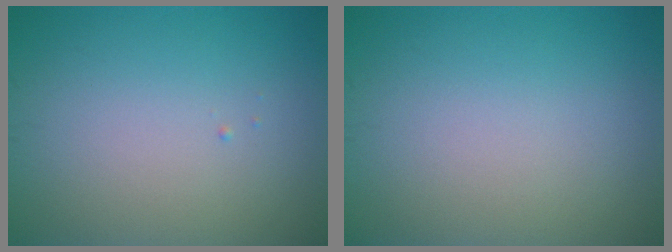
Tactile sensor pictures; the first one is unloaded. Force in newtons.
{"total": 0.0}